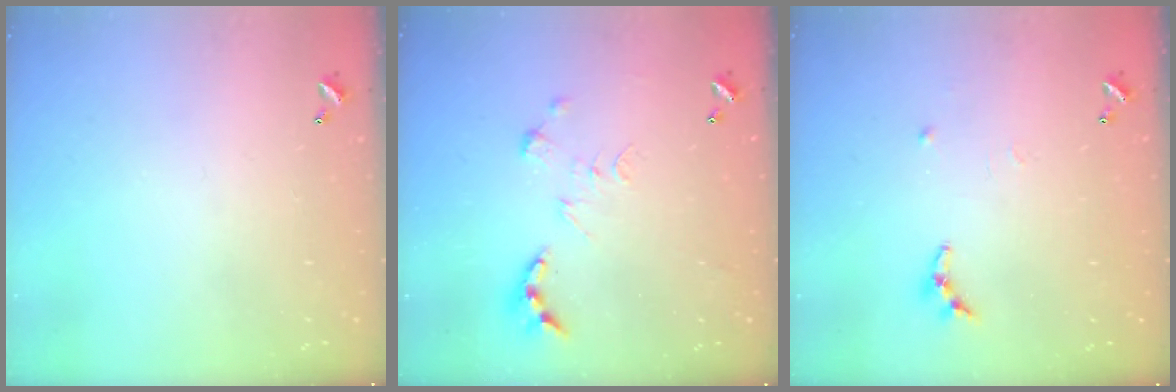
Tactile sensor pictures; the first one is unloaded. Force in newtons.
{"total": 0.0}
{"total": 6.1, "press": 6.1, "slide": 0.3}